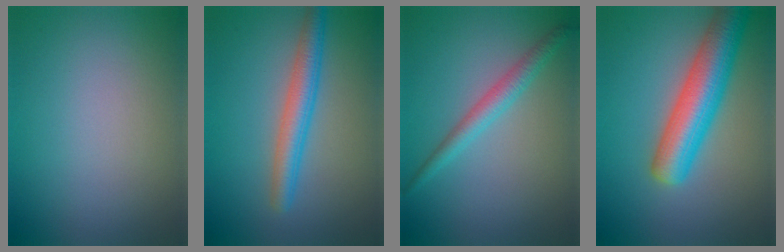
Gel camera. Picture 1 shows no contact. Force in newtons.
{"total": 3.7, "press": 3.7, "slide": 0.1}
{"total": 2.4, "press": 2.4, "slide": 0.0}
{"total": 7.2, "press": 7.2, "slide": 0.4}